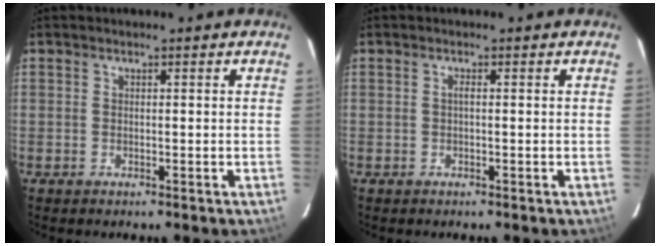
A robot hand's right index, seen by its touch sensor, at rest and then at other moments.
{"total": 0.6, "force": [-0.1, 0.0, 0.6], "torque": [-0.010, 0.004, -0.003]}